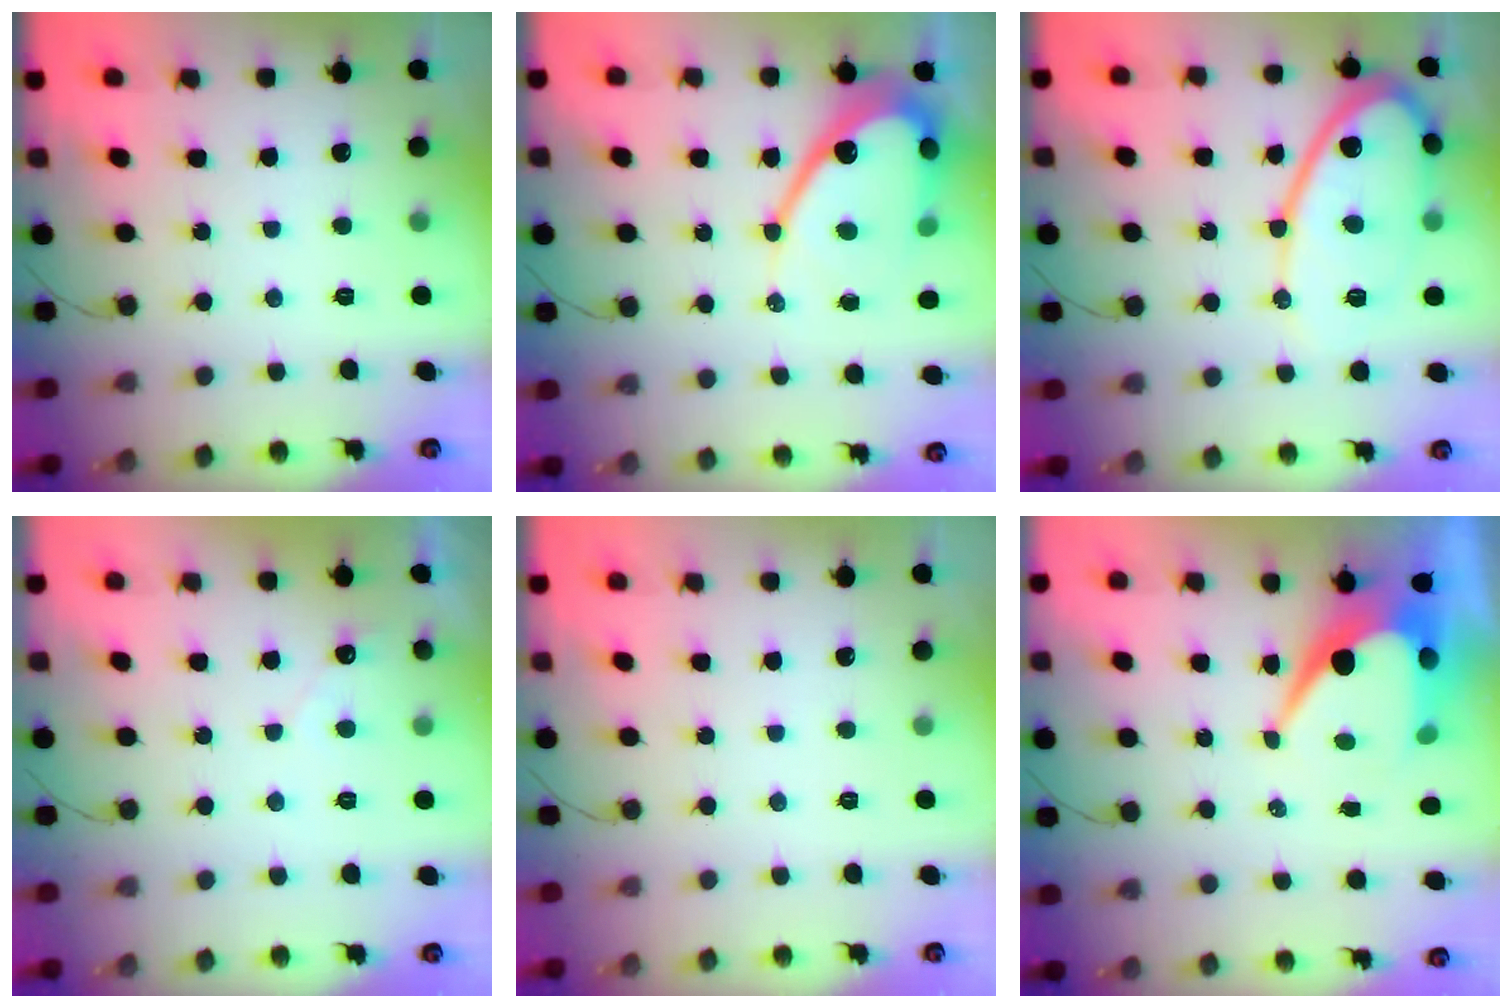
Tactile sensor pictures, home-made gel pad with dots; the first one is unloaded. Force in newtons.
{"total": 15.0, "press": 15.0, "slide": 1.3}
{"total": 15.0, "press": 14.9, "slide": 1.2}
{"total": 2.8, "press": 2.8, "slide": 0.2}
{"total": 0.0}
{"total": 11.2, "press": 11.1, "slide": 1.0}